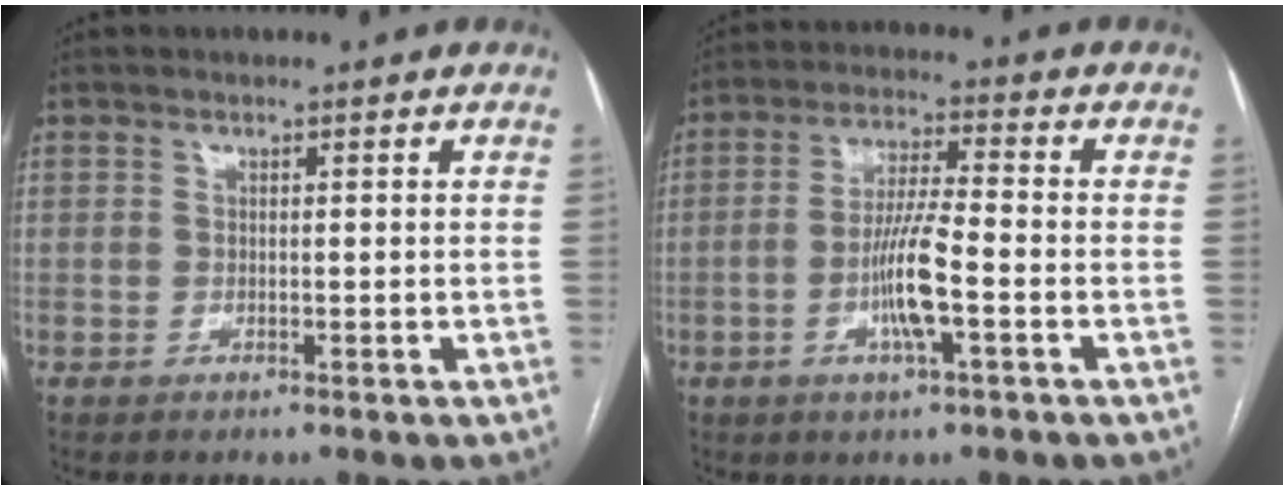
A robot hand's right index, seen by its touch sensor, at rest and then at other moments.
{"total": 8.4, "force": [-2.6, 0.8, 8.0], "torque": [-0.158, -0.001, -0.051]}